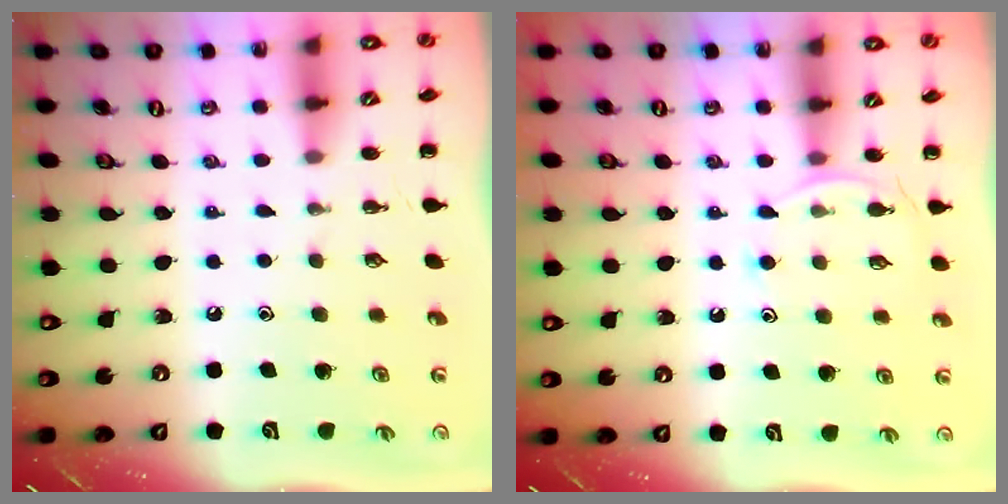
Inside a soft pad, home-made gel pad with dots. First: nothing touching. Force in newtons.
{"total": 6.9, "press": 6.7, "slide": 1.8}